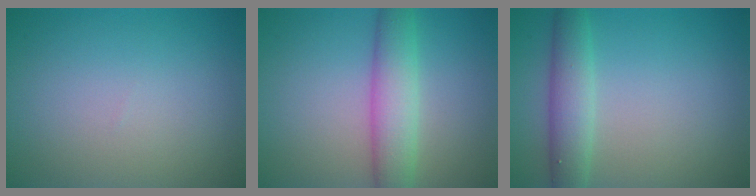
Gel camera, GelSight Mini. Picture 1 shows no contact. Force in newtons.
{"total": 4.7, "press": 4.7, "slide": 0.1}
{"total": 3.6, "press": 3.6, "slide": 0.1}